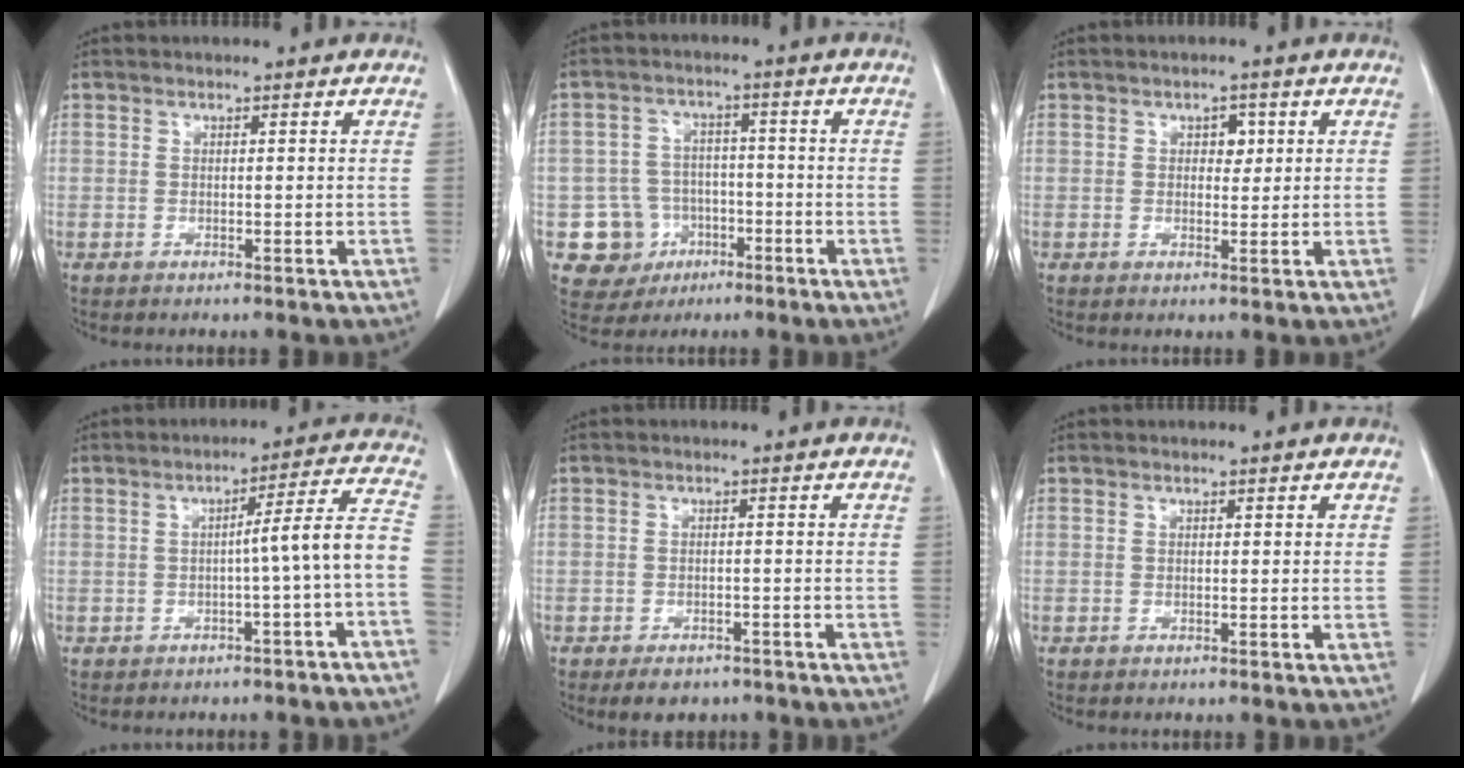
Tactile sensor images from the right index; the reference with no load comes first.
{"total": 7.9, "force": [-2.6, 7.4, 1.0], "torque": [-0.019, 0.012, -0.034]}
{"total": 2.3, "force": [0.8, 1.5, 1.6], "torque": [-0.017, 0.004, 0.009]}
{"total": 7.0, "force": [-1.8, -0.8, 6.8], "torque": [-0.086, 0.022, -0.024]}
{"total": 4.1, "force": [-3.1, 2.3, 1.4], "torque": [-0.012, 0.001, -0.039]}
{"total": 0.0}